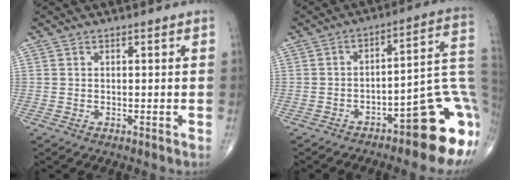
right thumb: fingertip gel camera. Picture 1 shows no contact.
{"total": 17.5, "force": [-7.4, 4.7, 15.1], "torque": [-0.115, 0.065, -0.097]}